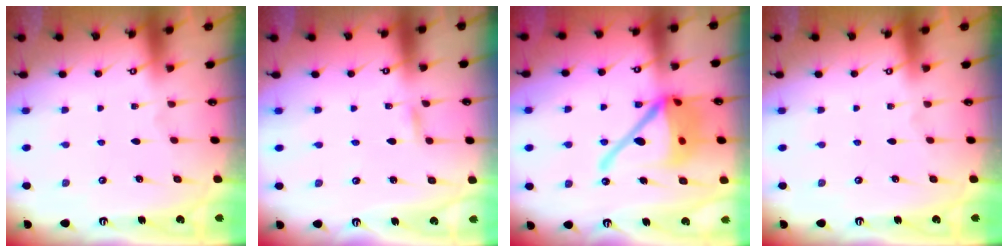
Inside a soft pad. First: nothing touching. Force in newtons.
{"total": 1.4, "press": 1.4, "slide": 0.0}
{"total": 18.9, "press": 18.8, "slide": 2.3}
{"total": 0.0}